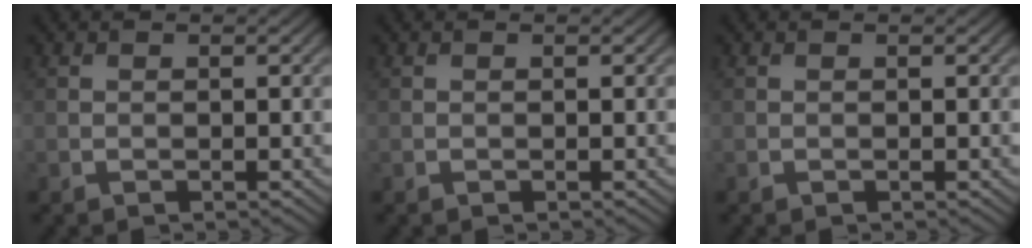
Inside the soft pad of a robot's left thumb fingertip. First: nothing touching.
{"total": 0.0}
{"total": 0.0}